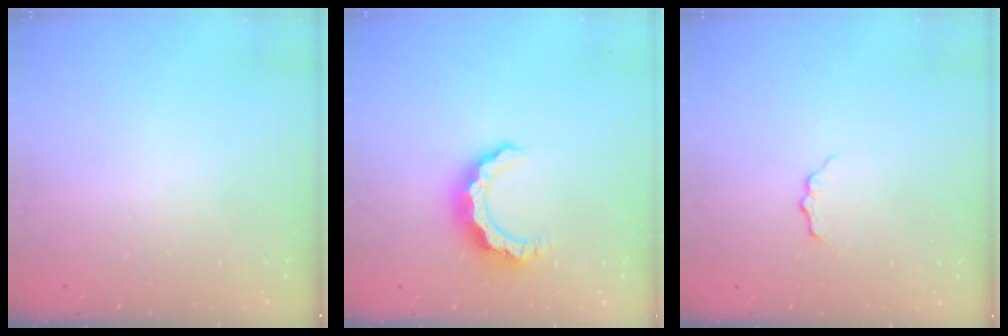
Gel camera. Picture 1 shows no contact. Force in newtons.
{"total": 8.1, "press": 8.1, "slide": 0.7}
{"total": 4.0, "press": 3.9, "slide": 0.4}